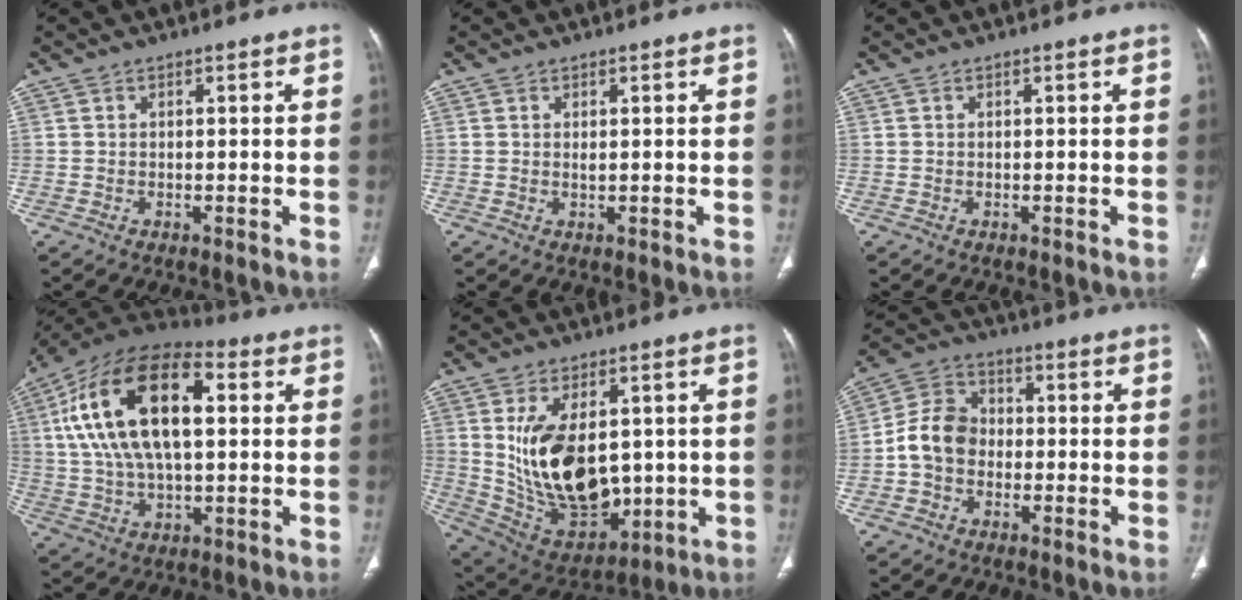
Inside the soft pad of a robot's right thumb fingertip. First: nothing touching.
{"total": 0.6, "force": [0.2, 0.3, 0.5], "torque": [-0.011, -0.003, 0.006]}
{"total": 0.0}
{"total": 23.3, "force": [4.8, 11.9, 19.5], "torque": [-0.353, 0.018, 0.073]}
{"total": 19.0, "force": [1.5, 11.5, 15.1], "torque": [-0.234, -0.016, 0.060]}
{"total": 8.7, "force": [-1.4, 7.0, 4.9], "torque": [-0.078, 0.032, -0.040]}